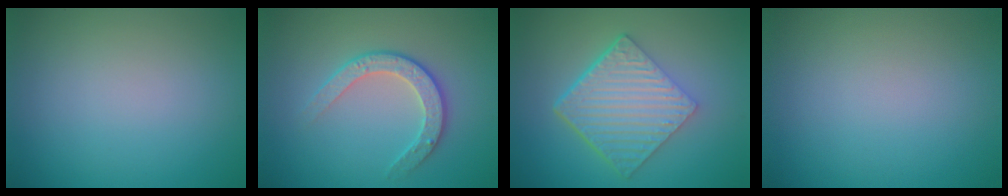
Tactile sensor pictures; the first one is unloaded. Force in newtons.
{"total": 3.0, "press": 2.8, "slide": 1.0}
{"total": 6.7, "press": 4.7, "slide": 4.8}
{"total": 0.0}